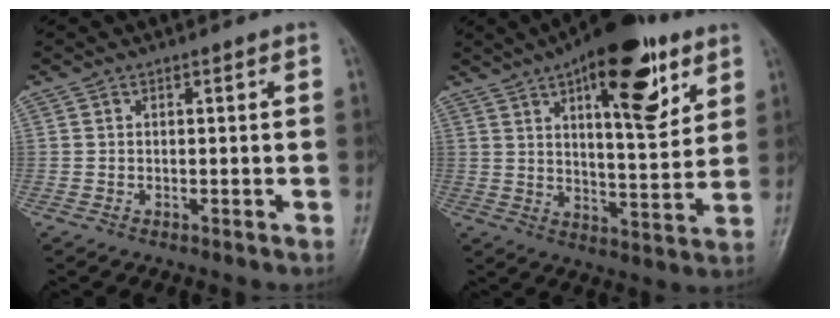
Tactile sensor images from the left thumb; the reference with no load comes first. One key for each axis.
{"total": 18.8, "fx": 9.5, "fy": 7.3, "fz": 14.6, "tx": -0.172, "ty": -0.035, "tz": 0.140}